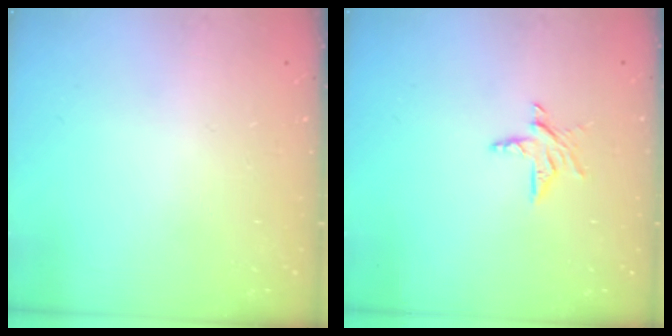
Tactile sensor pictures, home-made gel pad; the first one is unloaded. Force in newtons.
{"total": 6.9, "press": 6.9, "slide": 0.6}